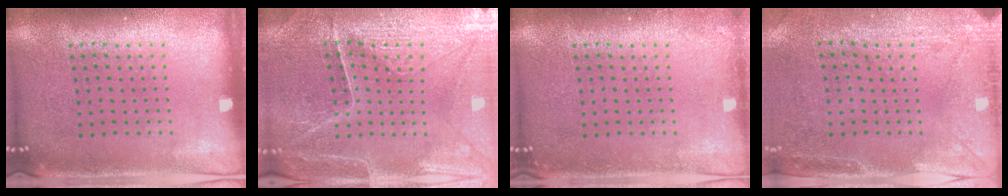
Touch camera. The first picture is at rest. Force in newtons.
{"total": 3.4, "press": 3.4, "slide": 0.3}
{"total": 0.8, "press": 0.8, "slide": 0.1}
{"total": 3.0, "press": 2.4, "slide": 1.8}